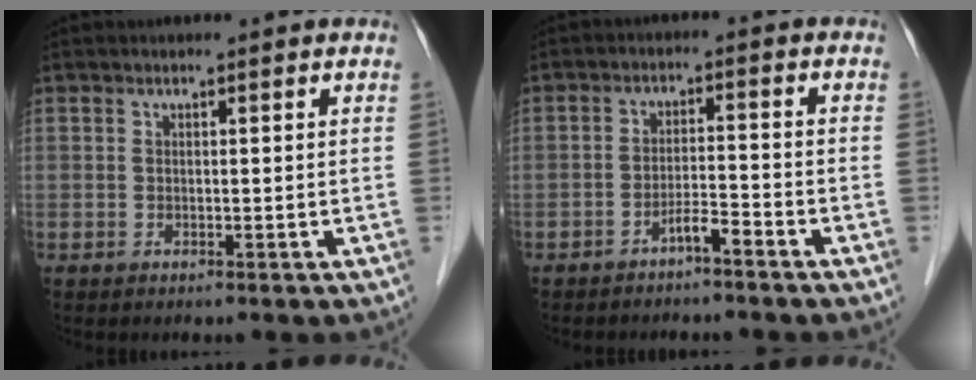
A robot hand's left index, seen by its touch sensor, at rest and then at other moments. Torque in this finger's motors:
{"motor_torque": [1.10, 0.43, 0.11, 0.01]}